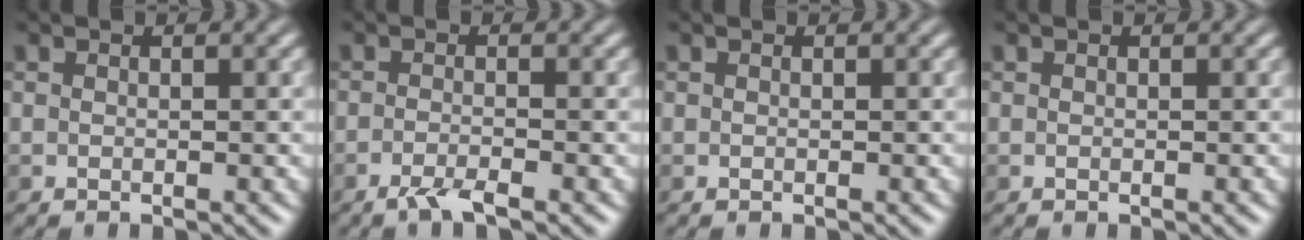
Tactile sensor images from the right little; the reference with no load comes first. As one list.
[{"total": 2.2, "force": [-1.4, 0.4, 1.6], "torque": [-0.028, -0.003, -0.033]}, {"total": 0.0}, {"total": 0.0}]